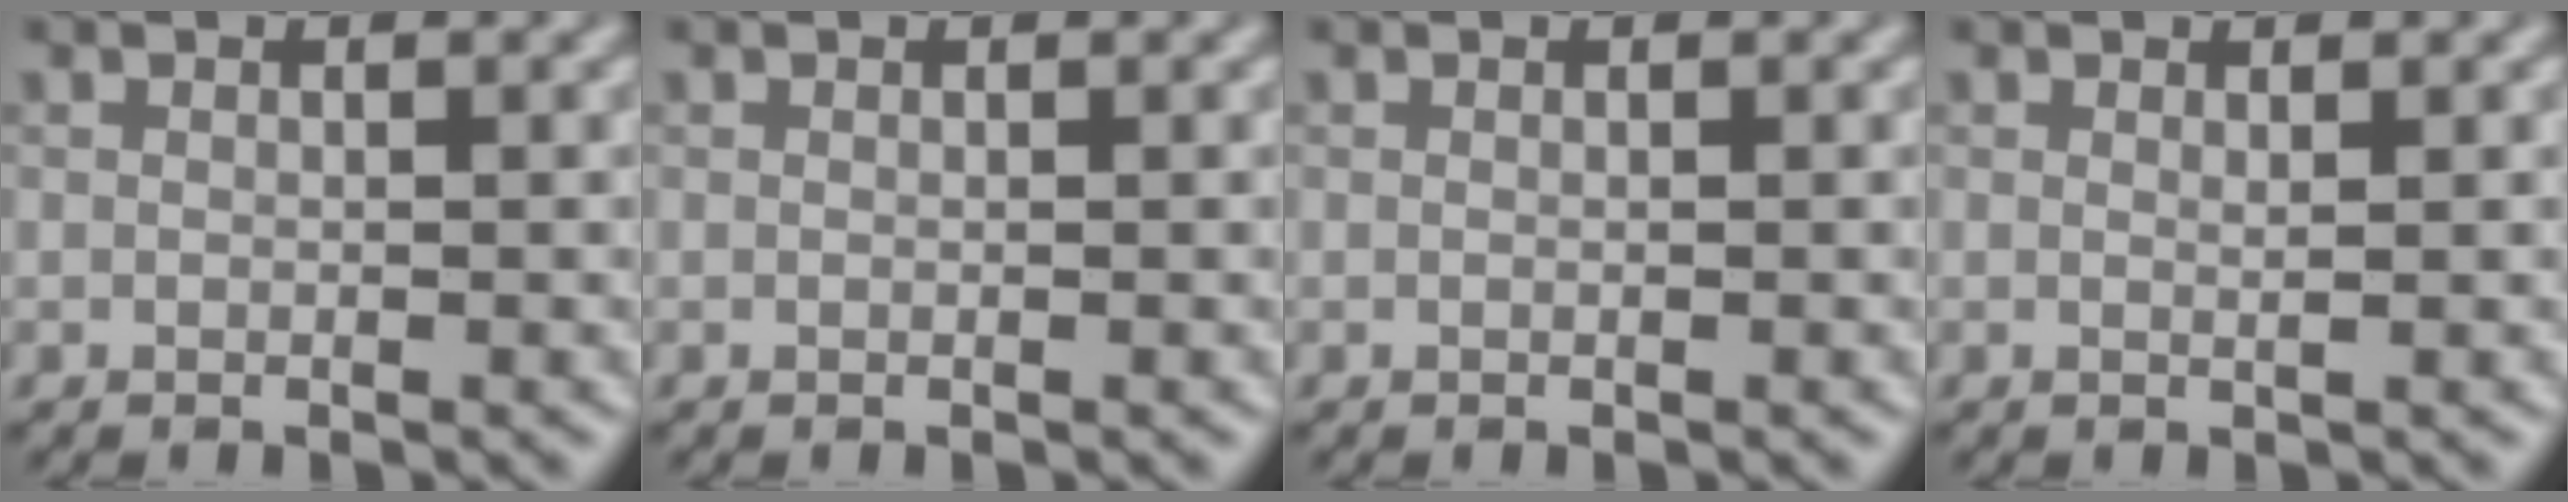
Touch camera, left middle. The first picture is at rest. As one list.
[{"total": 0.0}, {"total": 0.0}, {"total": 0.6, "force": [0.3, 0.2, 0.5], "torque": [-0.001, -0.002, 0.003]}]